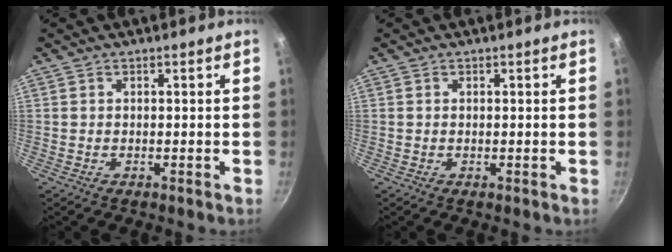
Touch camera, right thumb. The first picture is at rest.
{"total": 0.0}